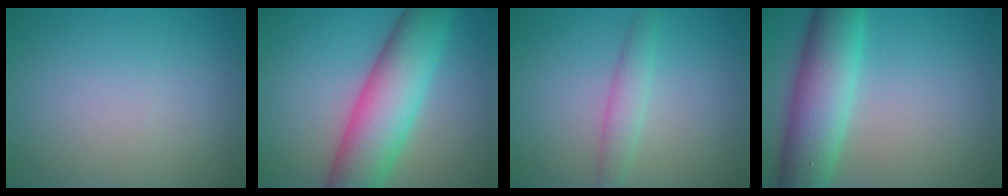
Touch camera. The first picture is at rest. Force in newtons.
{"total": 9.6, "press": 9.6, "slide": 0.3}
{"total": 2.2, "press": 2.2, "slide": 0.2}
{"total": 8.1, "press": 8.1, "slide": 0.4}